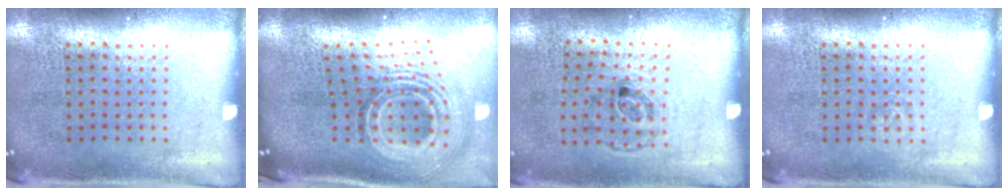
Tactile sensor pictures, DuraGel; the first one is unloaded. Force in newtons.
{"total": 2.5, "press": 1.6, "slide": 1.9}
{"total": 1.2, "press": 0.7, "slide": 0.9}
{"total": 0.6, "press": 0.6, "slide": 0.2}